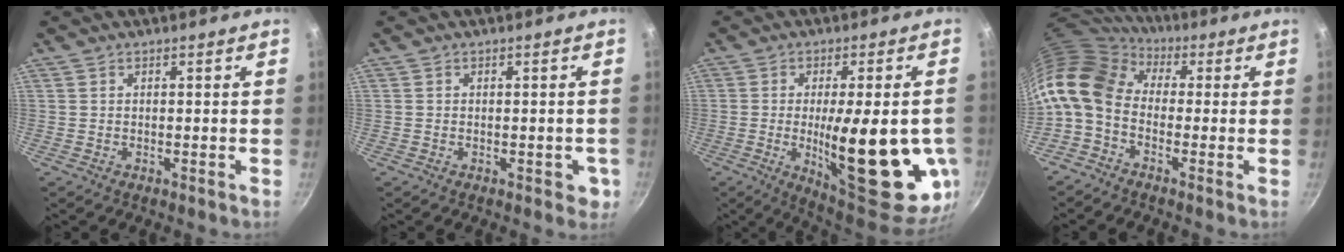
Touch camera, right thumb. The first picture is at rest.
{"total": 2.9, "force": [-0.8, 1.8, 2.1], "torque": [-0.008, 0.006, -0.011]}
{"total": 25.2, "force": [-4.2, 8.0, 23.6], "torque": [-0.300, -0.021, -0.045]}
{"total": 13.9, "force": [-0.1, 9.8, 9.9], "torque": [-0.187, 0.027, -0.026]}